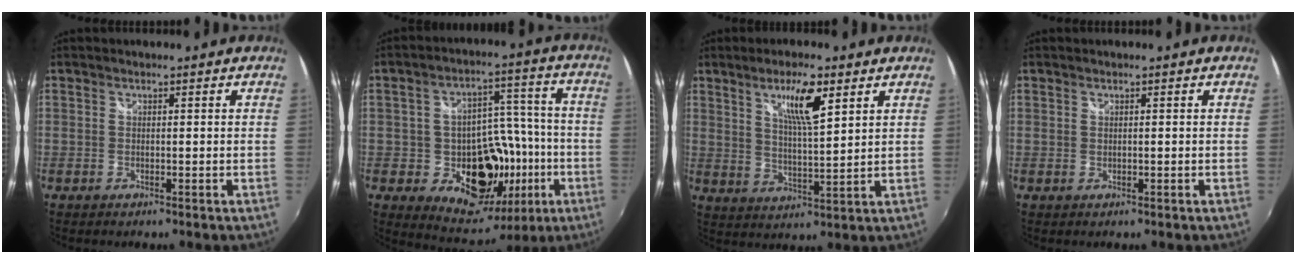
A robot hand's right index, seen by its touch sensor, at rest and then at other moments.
{"total": 18.4, "force": [-4.7, 13.6, 11.4], "torque": [-0.210, 0.024, -0.048]}
{"total": 8.4, "force": [4.6, 1.6, 6.9], "torque": [-0.118, 0.000, 0.082]}
{"total": 0.0}